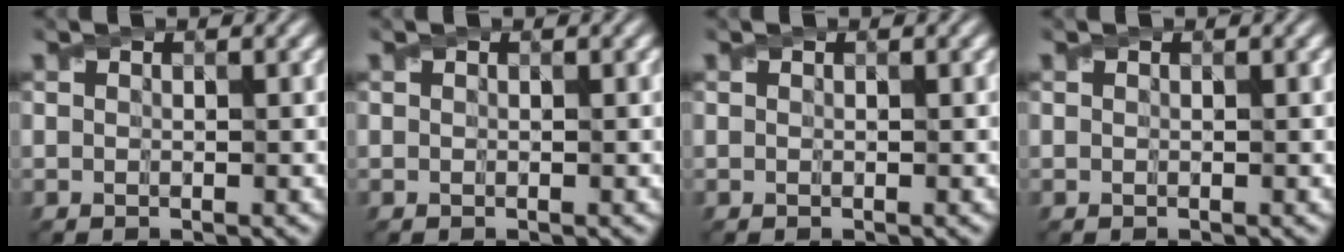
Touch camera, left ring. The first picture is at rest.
{"total": 0.0}
{"total": 0.0}
{"total": 0.0}